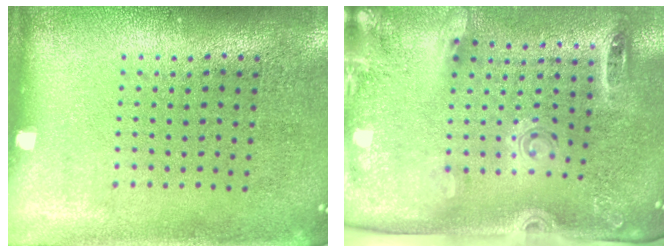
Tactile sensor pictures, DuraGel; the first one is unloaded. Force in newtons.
{"total": 2.8, "press": 1.9, "slide": 2.0}